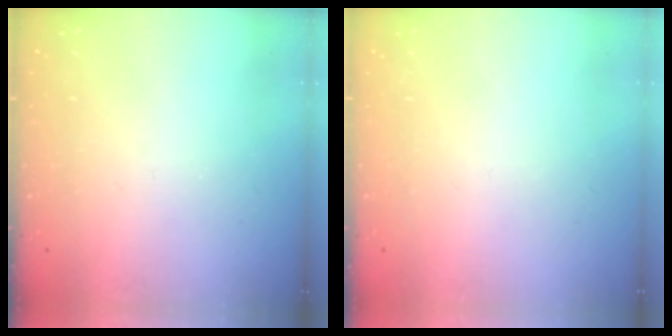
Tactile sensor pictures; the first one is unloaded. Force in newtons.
{"total": 1.7, "press": 1.6, "slide": 0.1}